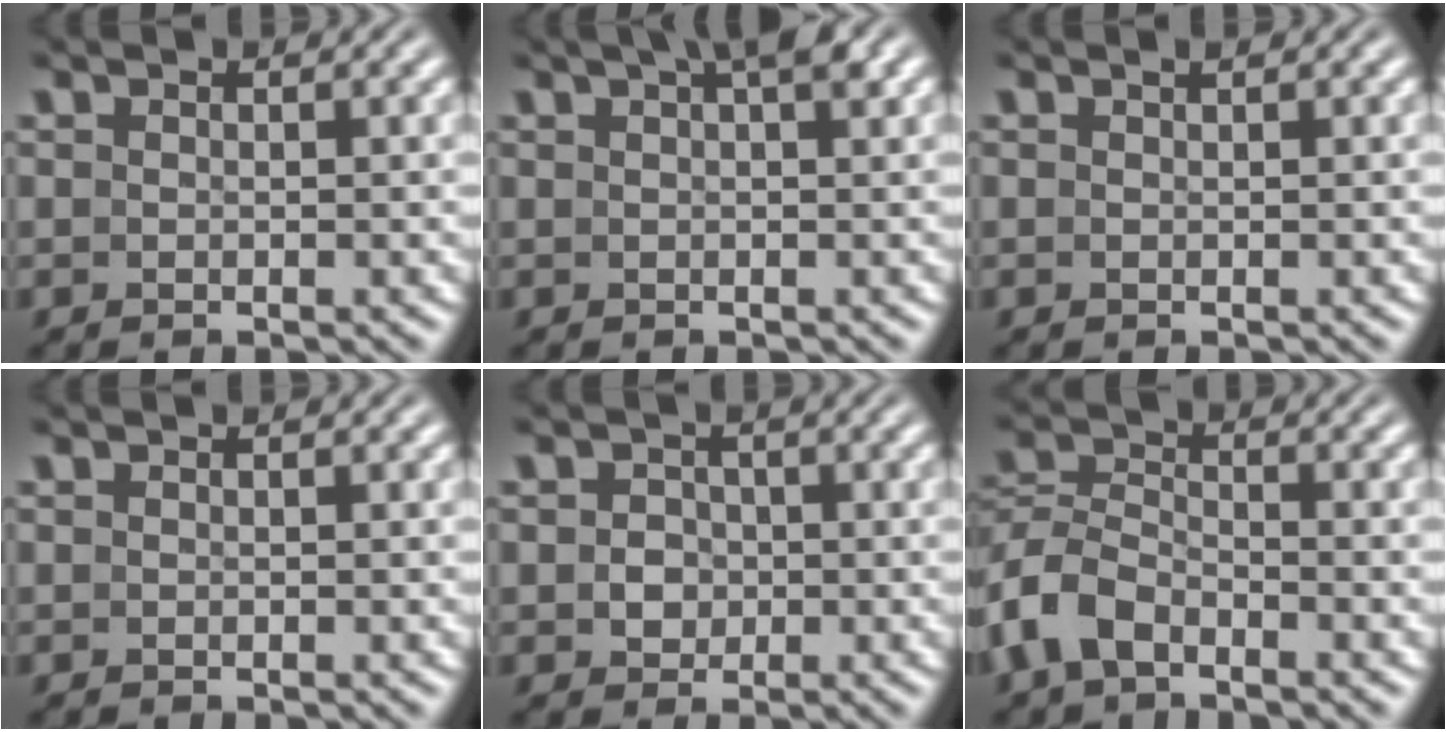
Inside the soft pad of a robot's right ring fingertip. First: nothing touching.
{"total": 3.2, "force": [1.8, 0.2, 2.6], "torque": [-0.031, 0.014, 0.026]}
{"total": 0.0}
{"total": 0.0}
{"total": 2.0, "force": [-0.2, 1.9, 0.7], "torque": [-0.007, -0.004, 0.002]}
{"total": 7.4, "force": [-3.0, 6.2, 2.7], "torque": [-0.093, -0.022, -0.055]}